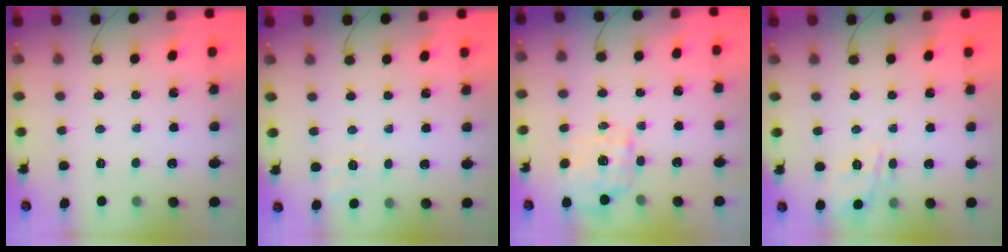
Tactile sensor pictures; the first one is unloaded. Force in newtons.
{"total": 1.7, "press": 0.1, "slide": 1.7}
{"total": 2.4, "press": 2.1, "slide": 1.2}
{"total": 12.4, "press": 12.4, "slide": 0.8}